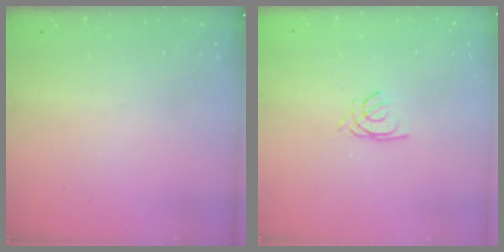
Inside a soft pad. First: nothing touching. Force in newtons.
{"total": 1.6, "press": 1.5, "slide": 0.4}